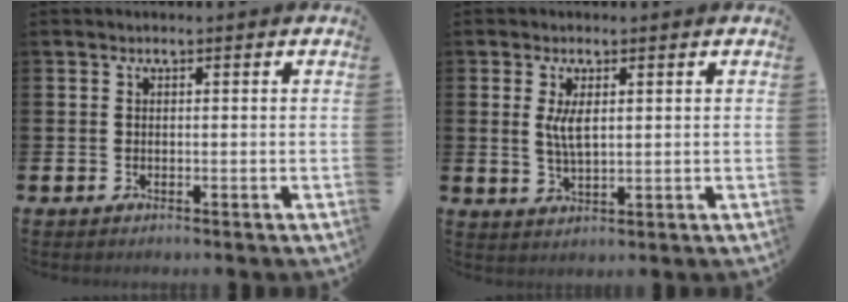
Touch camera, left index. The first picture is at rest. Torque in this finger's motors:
{"motor_torque": [0.39, -0.17, 0.23, 0.14]}